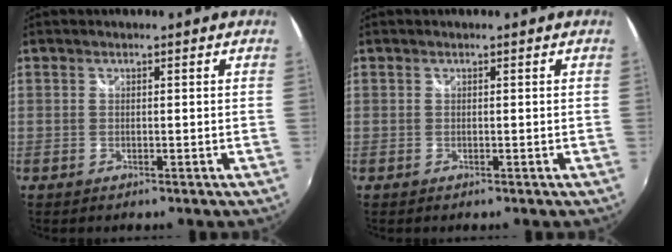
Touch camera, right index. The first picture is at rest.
{"total": 0.0}